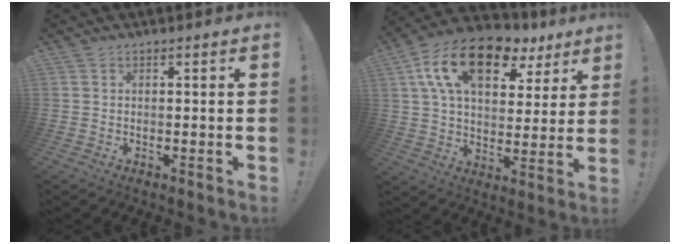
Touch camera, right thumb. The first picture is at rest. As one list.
[{"total": 19.2, "force": [9.8, 10.4, 12.9], "torque": [-0.212, -0.040, 0.172]}]